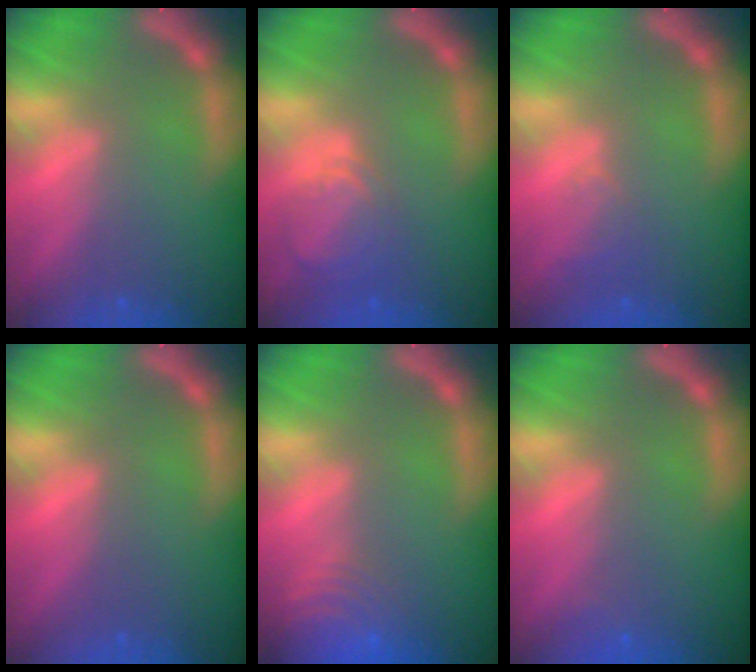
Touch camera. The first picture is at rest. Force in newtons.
{"total": 4.0}
{"total": 1.5}
{"total": 0.0}
{"total": 8.5}
{"total": 0.9}